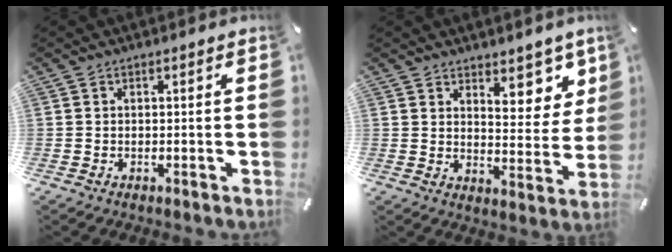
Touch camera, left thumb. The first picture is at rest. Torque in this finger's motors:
{"motor_torque": [0.67, -0.35, 0.60, -0.38, 0.04]}